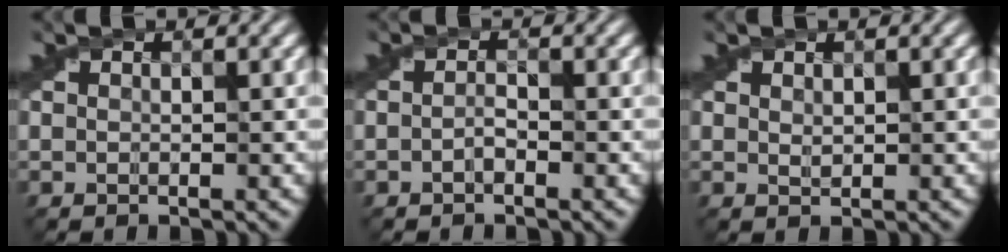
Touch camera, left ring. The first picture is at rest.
{"total": 0.9, "force": [-0.5, 0.3, 0.7], "torque": [-0.018, 0.002, -0.011]}
{"total": 0.7, "force": [0.4, 0.3, 0.4], "torque": [-0.012, -0.002, 0.013]}